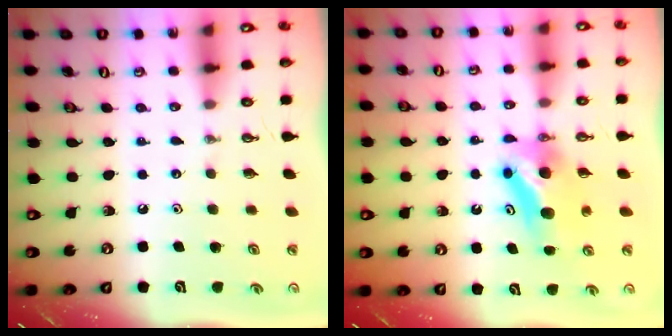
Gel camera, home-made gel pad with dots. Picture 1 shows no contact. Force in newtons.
{"total": 9.2, "press": 8.9, "slide": 2.0}